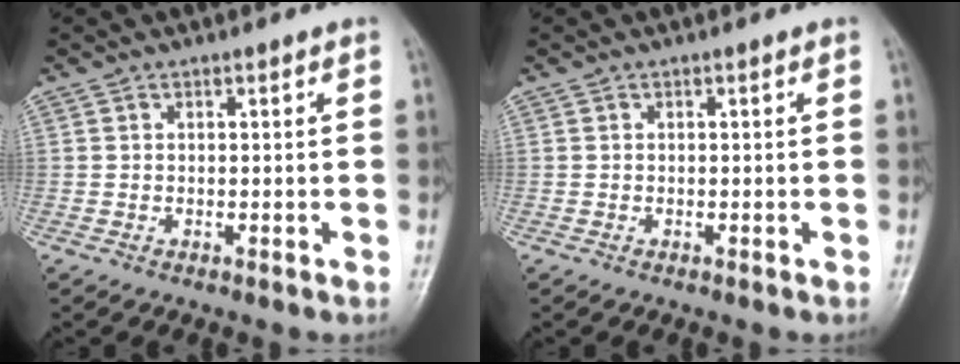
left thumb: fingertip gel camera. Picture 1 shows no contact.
{"total": 0.0}